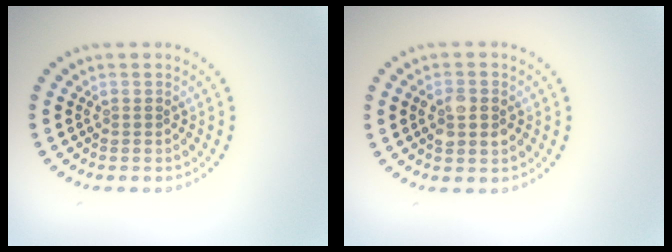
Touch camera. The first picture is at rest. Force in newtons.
{"total": 2.8, "press": 2.8, "slide": 0.2}